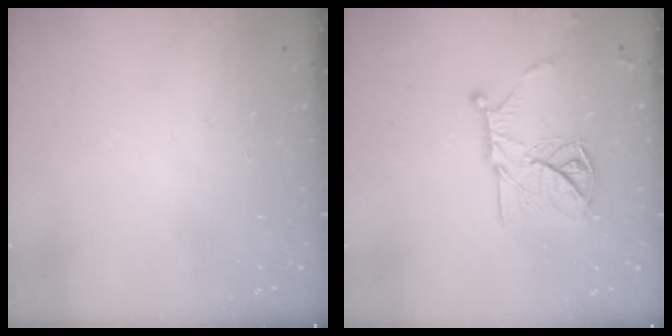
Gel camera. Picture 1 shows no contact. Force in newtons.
{"total": 14.3, "press": 14.2, "slide": 0.5}